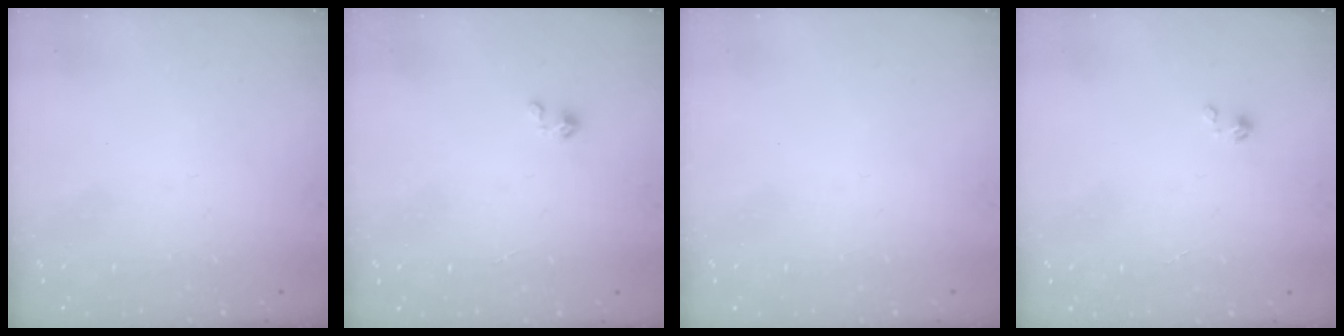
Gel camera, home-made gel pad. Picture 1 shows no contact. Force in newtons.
{"total": 2.3, "press": 2.2, "slide": 0.3}
{"total": 0.0}
{"total": 0.0}